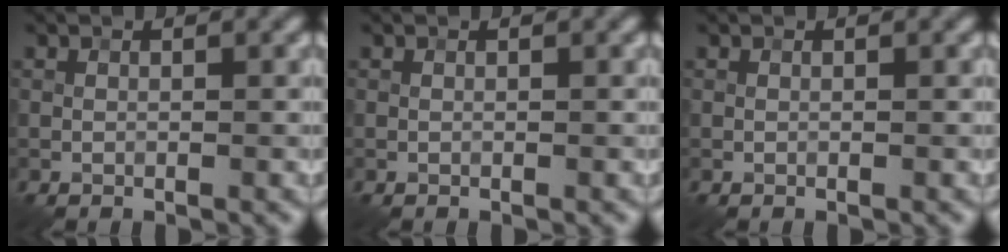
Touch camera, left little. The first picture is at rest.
{"total": 0.0}
{"total": 0.0}